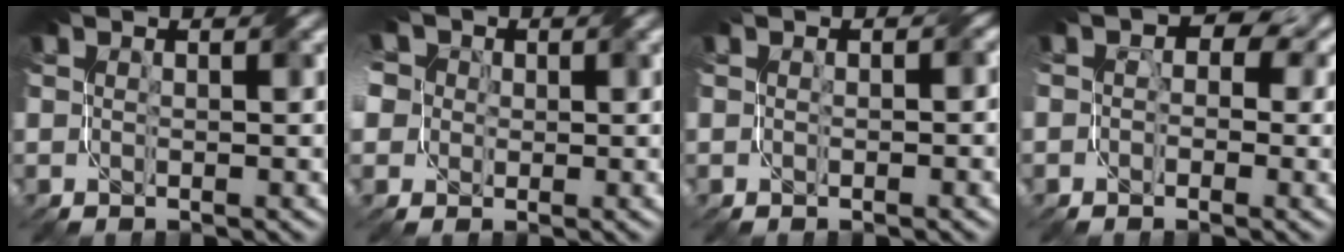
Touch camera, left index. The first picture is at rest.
{"total": 7.9, "force": [1.2, 6.9, 3.6], "torque": [-0.083, 0.033, -0.030]}
{"total": 1.6, "force": [-0.1, 1.2, 1.0], "torque": [-0.002, -0.004, -0.002]}
{"total": 4.8, "force": [0.5, 3.8, 2.9], "torque": [-0.007, 0.011, -0.009]}